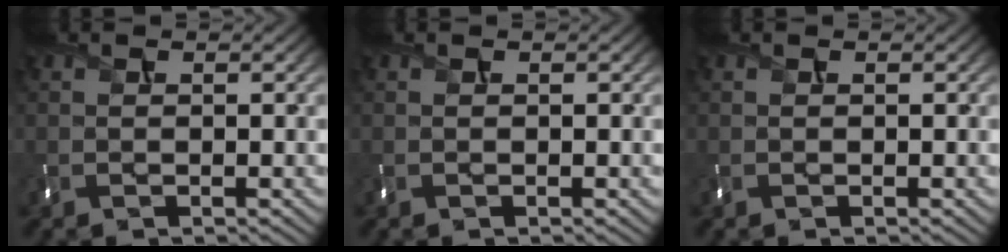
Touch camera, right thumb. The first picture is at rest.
{"total": 0.0}
{"total": 0.0}